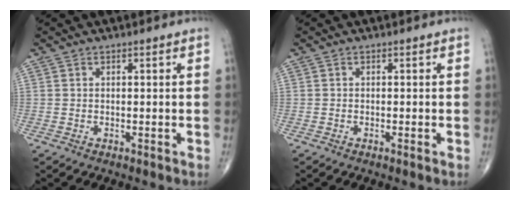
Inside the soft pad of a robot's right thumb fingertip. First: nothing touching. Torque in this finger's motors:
{"motor_torque": [-0.01, -0.14, 0.05, 0.03, -0.01]}